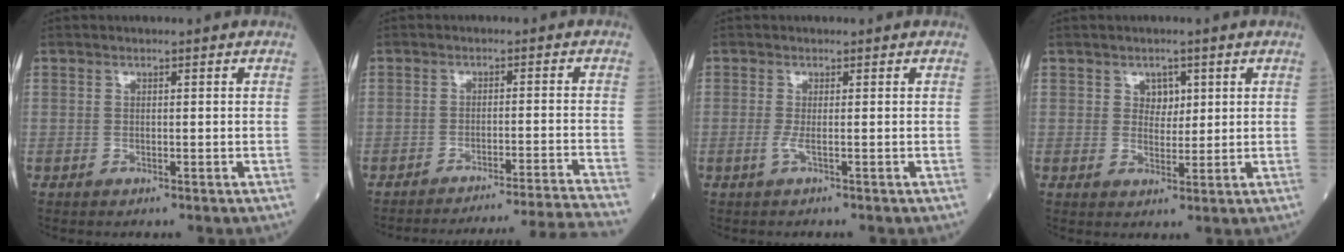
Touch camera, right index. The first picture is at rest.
{"total": 17.1, "force": [-16.2, -4.4, 3.3], "torque": [-0.021, -0.035, -0.212]}
{"total": 1.1, "force": [-0.4, -0.5, 1.0], "torque": [-0.026, -0.005, -0.010]}
{"total": 2.7, "force": [1.1, 2.0, 1.4], "torque": [-0.014, 0.001, 0.017]}